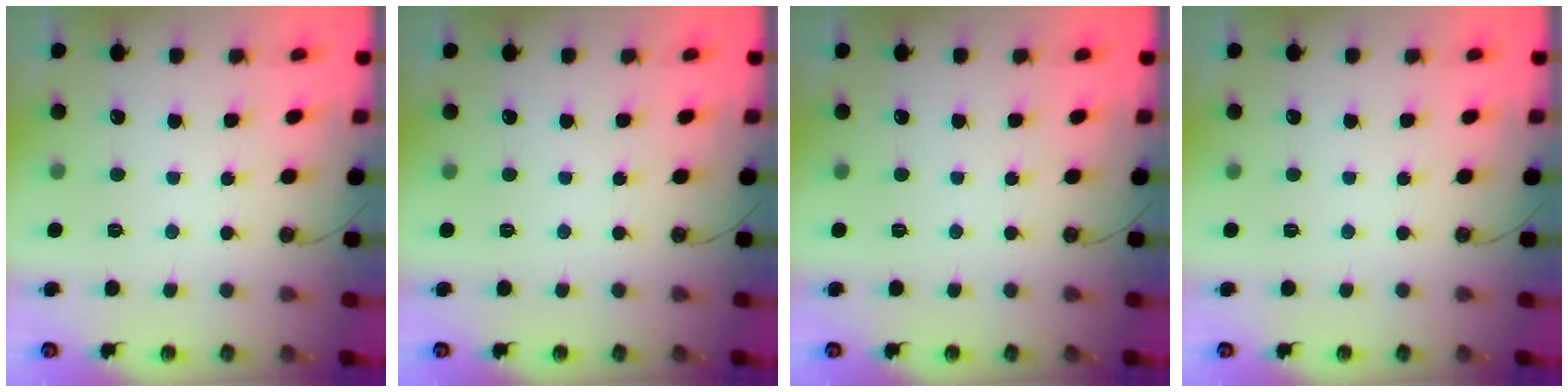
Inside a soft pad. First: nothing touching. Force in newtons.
{"total": 0.0}
{"total": 0.0}
{"total": 0.0}